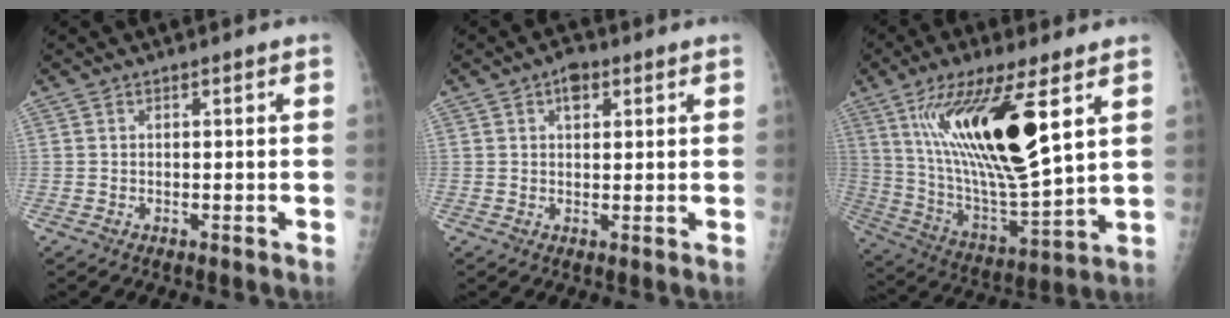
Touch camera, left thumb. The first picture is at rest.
{"total": 3.4, "force": [1.5, 2.1, 2.1], "torque": [-0.019, -0.001, 0.019]}
{"total": 23.2, "force": [8.6, 6.5, 20.6], "torque": [-0.374, -0.045, 0.160]}